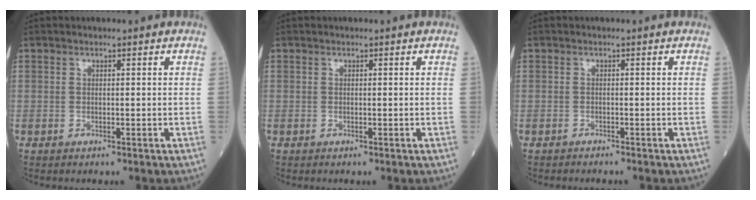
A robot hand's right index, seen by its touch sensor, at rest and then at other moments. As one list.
[{"total": 0.0}, {"total": 1.5, "force": [-1.4, 0.0, 0.5], "torque": [-0.009, -0.001, -0.019]}]